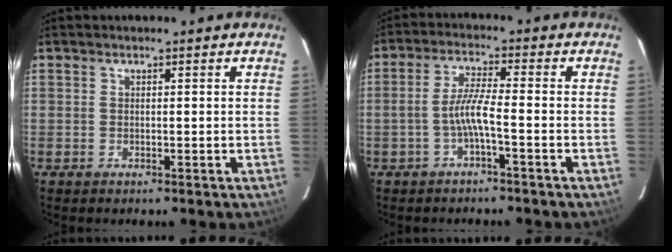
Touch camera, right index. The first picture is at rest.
{"total": 4.7, "force": [-2.0, -0.1, 4.2], "torque": [-0.094, 0.008, -0.037]}